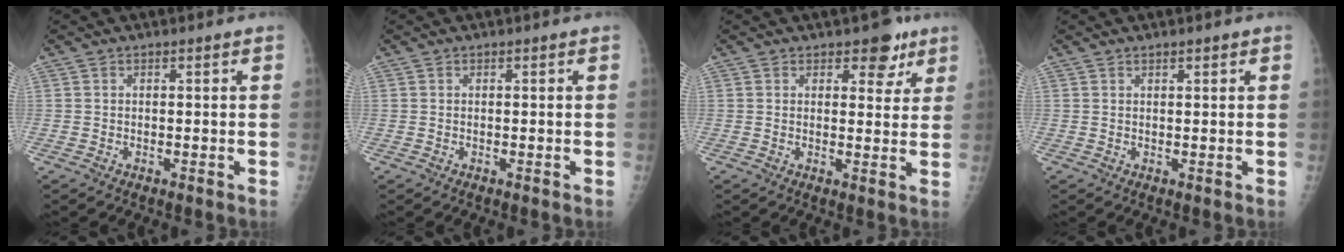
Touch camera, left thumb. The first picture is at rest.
{"total": 0.0}
{"total": 5.3, "force": [3.3, 3.1, 2.7], "torque": [-0.002, -0.015, 0.041]}
{"total": 1.2, "force": [0.8, 0.2, 0.8], "torque": [-0.011, -0.003, 0.013]}